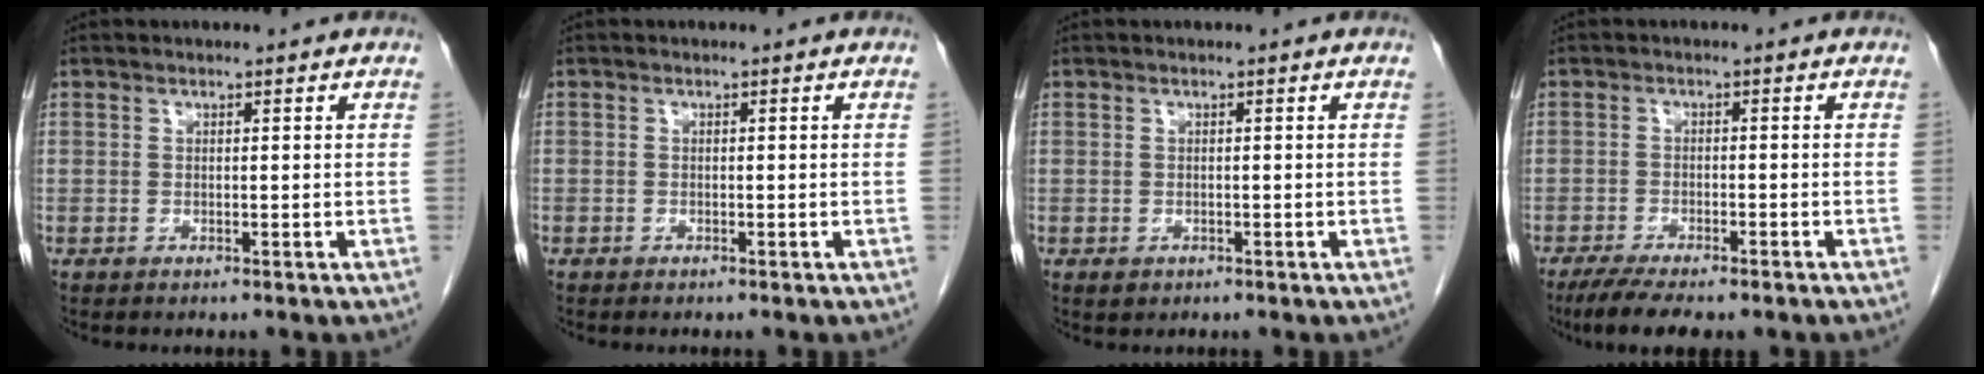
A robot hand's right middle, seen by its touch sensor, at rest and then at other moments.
{"total": 0.0}
{"total": 1.0, "force": [-0.5, 0.8, 0.4], "torque": [-0.008, 0.002, -0.001]}
{"total": 8.4, "force": [-6.6, 2.0, 4.9], "torque": [-0.074, -0.014, -0.098]}